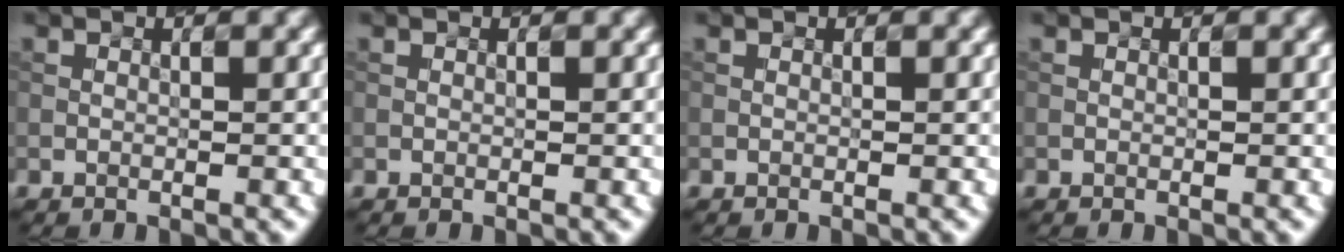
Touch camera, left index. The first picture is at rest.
{"total": 0.0}
{"total": 0.0}
{"total": 0.0}